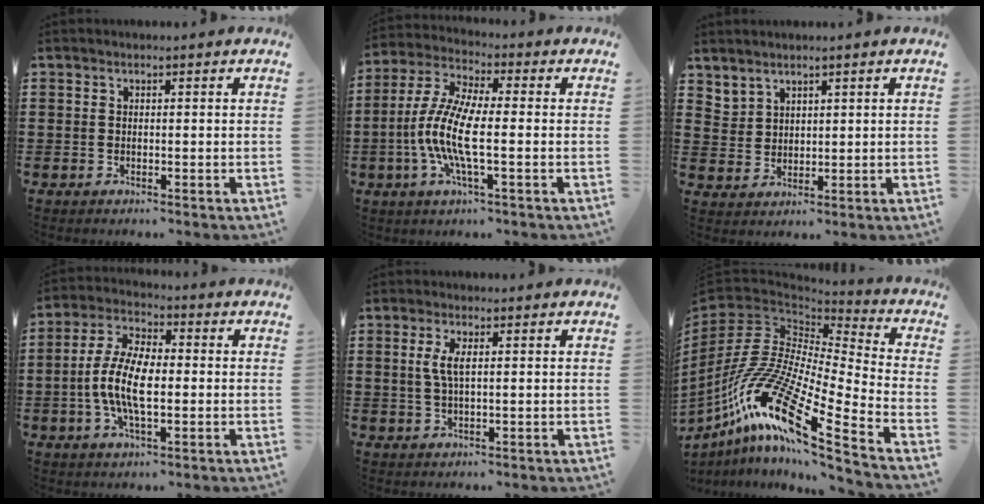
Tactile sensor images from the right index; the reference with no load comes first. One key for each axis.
{"total": 9.4, "fx": -2.2, "fy": 2.2, "fz": 8.9, "tx": -0.208, "ty": -0.018, "tz": -0.050}
{"total": 2.8, "fx": 2.5, "fy": 1.4, "fz": -0.1, "tx": -0.007, "ty": -0.001, "tz": 0.050}
{"total": 9.0, "fx": -1.6, "fy": 3.6, "fz": 8.1, "tx": -0.181, "ty": -0.007, "tz": -0.034}
{"total": 3.3, "fx": 0.7, "fy": 1.0, "fz": 3.1, "tx": -0.062, "ty": 0.006, "tz": 0.009}
{"total": 16.8, "fx": -9.6, "fy": 4.1, "fz": 13.1, "tx": -0.316, "ty": -0.018, "tz": -0.198}